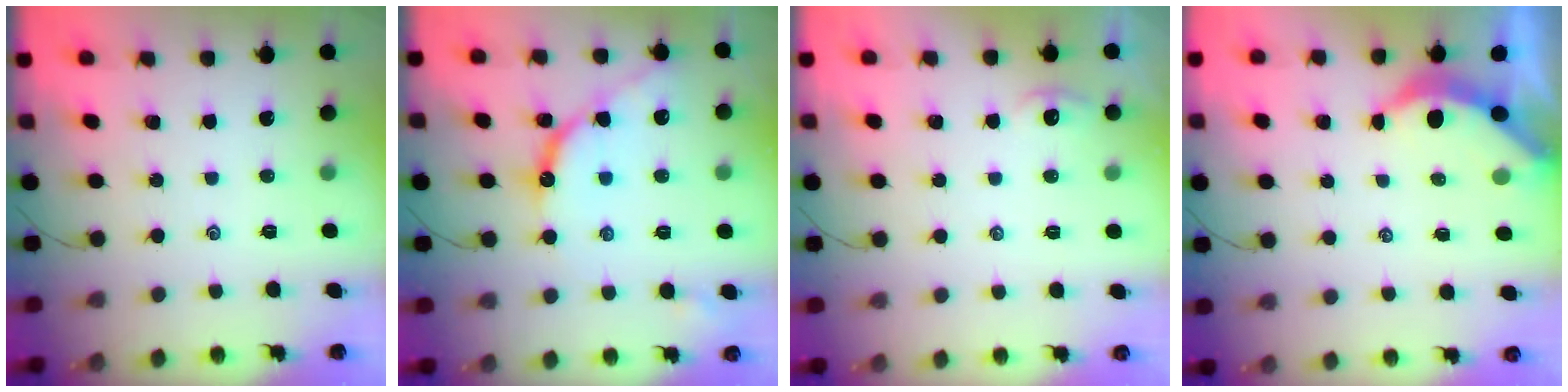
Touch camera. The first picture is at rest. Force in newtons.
{"total": 10.2, "press": 10.2, "slide": 1.0}
{"total": 0.0}
{"total": 3.8, "press": 3.7, "slide": 0.5}